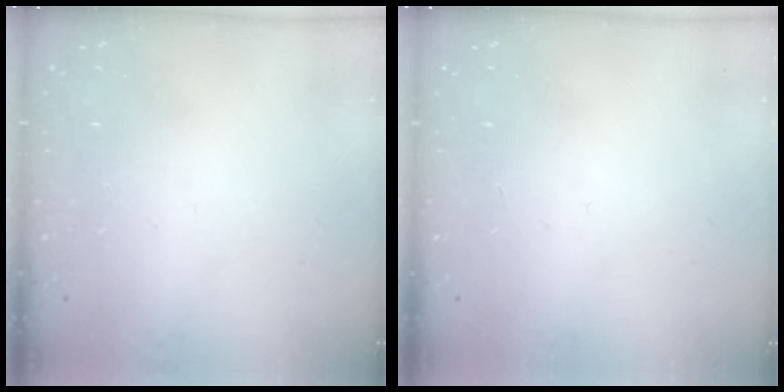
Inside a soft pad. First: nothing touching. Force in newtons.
{"total": 0.0}